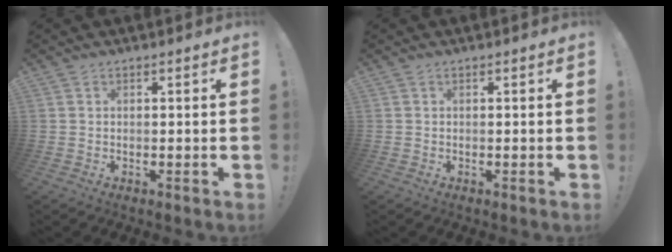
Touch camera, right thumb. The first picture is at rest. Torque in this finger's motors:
{"motor_torque": [-0.08, 0.11, -0.11, 0.17, 0.11]}